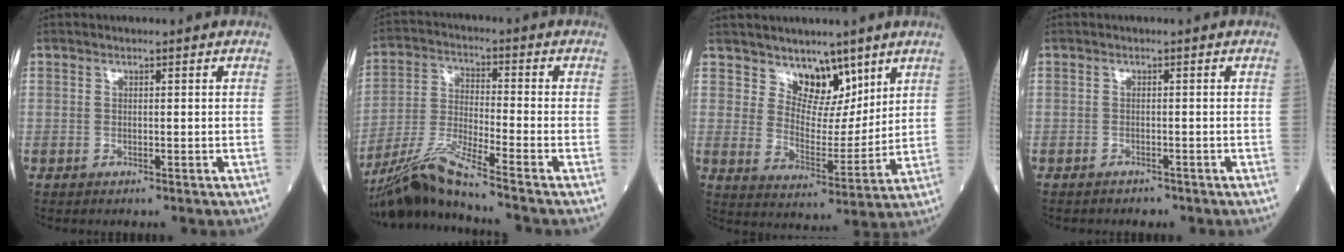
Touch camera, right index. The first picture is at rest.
{"total": 9.8, "force": [-8.4, -1.9, 4.8], "torque": [-0.102, -0.022, -0.161]}
{"total": 7.7, "force": [5.5, 4.2, 3.2], "torque": [-0.041, -0.009, 0.100]}
{"total": 1.5, "force": [-1.3, 0.8, 0.0], "torque": [-0.006, 0.001, -0.020]}